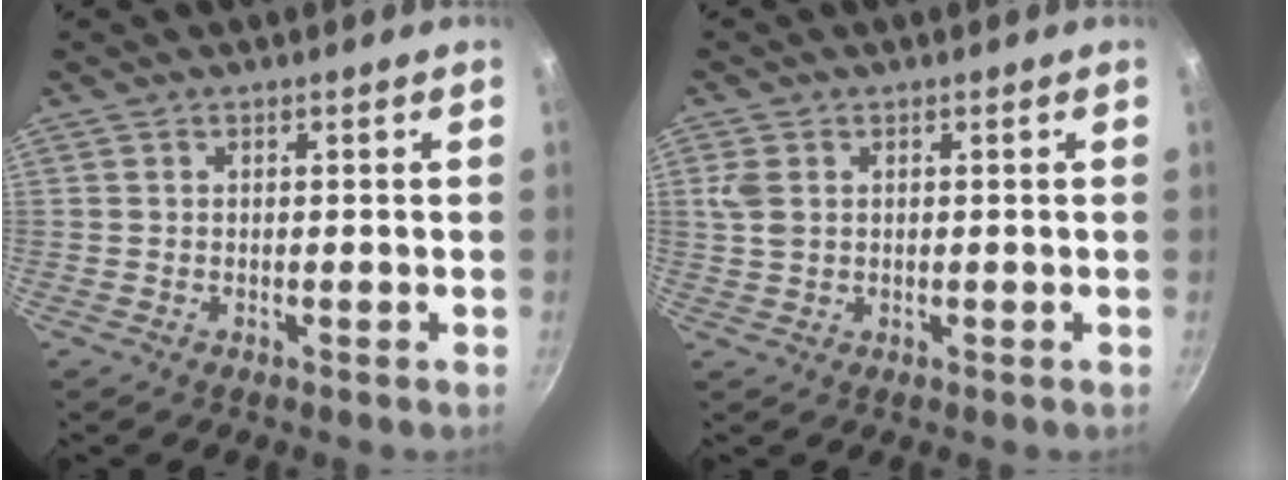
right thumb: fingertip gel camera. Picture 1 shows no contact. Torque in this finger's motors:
{"motor_torque": [0.16, 1.15, 0.56, 0.31, -0.02]}